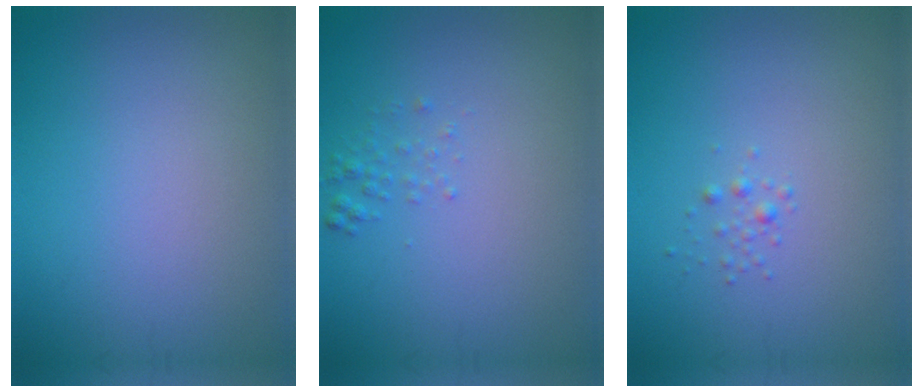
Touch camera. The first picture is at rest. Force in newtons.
{"total": 1.0, "press": 1.0, "slide": 0.0}
{"total": 0.7, "press": 0.7, "slide": 0.0}